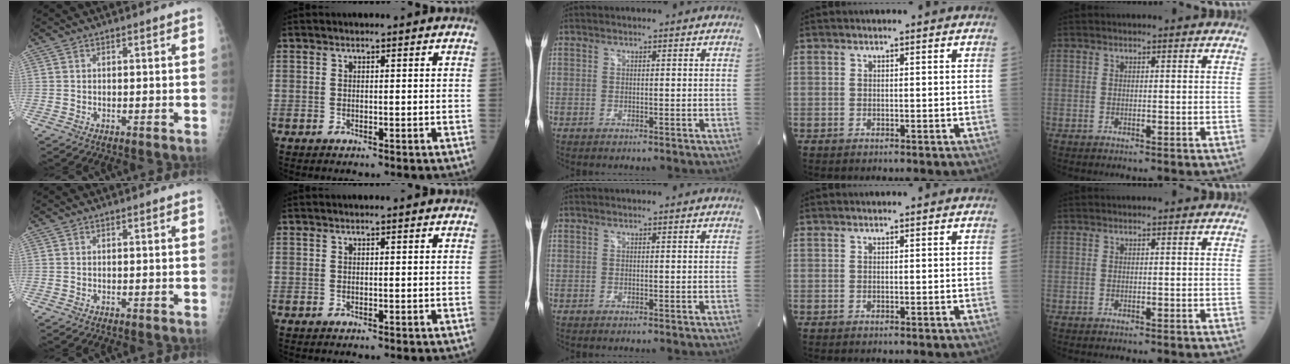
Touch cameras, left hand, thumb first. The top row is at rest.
{}